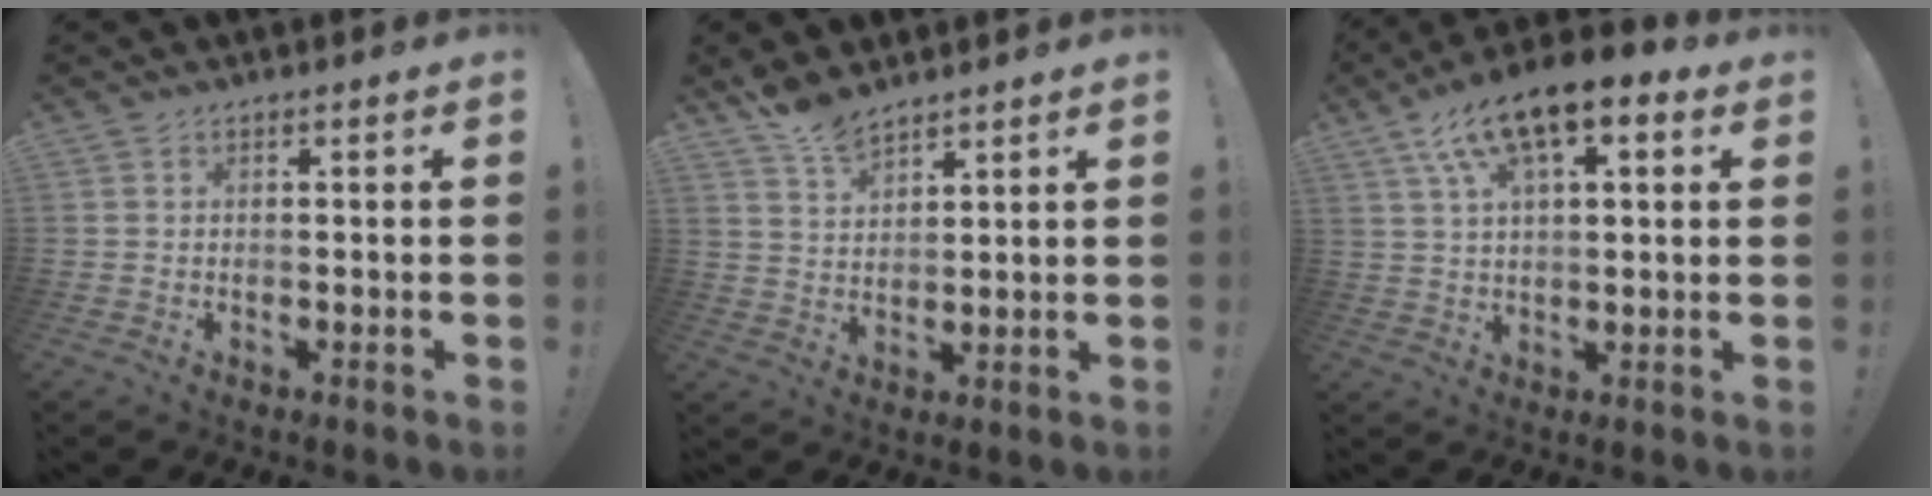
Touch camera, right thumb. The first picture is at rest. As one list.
[{"total": 6.9, "force": [5.9, 2.2, 2.6], "torque": [-0.047, -0.040, 0.111]}, {"total": 13.1, "force": [7.6, 5.1, 9.5], "torque": [-0.168, -0.030, 0.135]}]